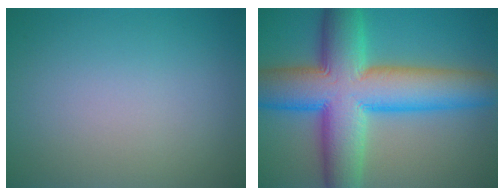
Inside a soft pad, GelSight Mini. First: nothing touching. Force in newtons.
{"total": 13.9, "press": 13.9, "slide": 0.5}